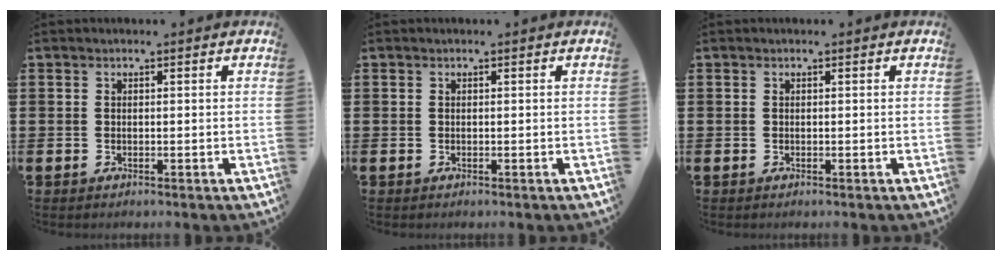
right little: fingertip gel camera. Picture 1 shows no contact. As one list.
[{"total": 0.0}, {"total": 0.0}]